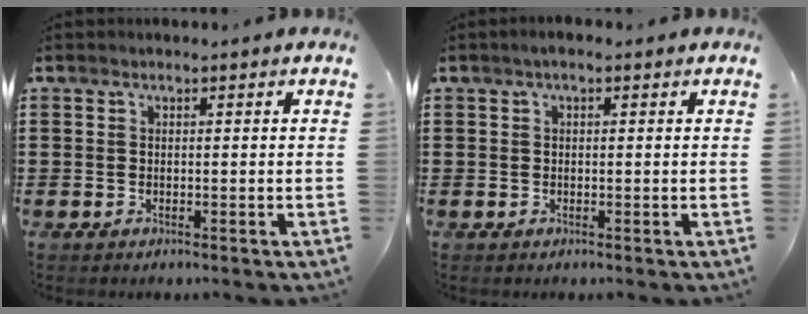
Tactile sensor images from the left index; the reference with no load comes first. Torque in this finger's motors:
{"motor_torque": [0.53, -0.47, 0.16, 0.06]}